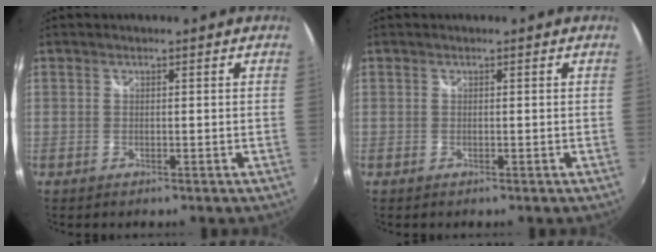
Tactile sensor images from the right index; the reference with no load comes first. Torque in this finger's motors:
{"motor_torque": [0.00, 0.00, 0.00, 0.00]}